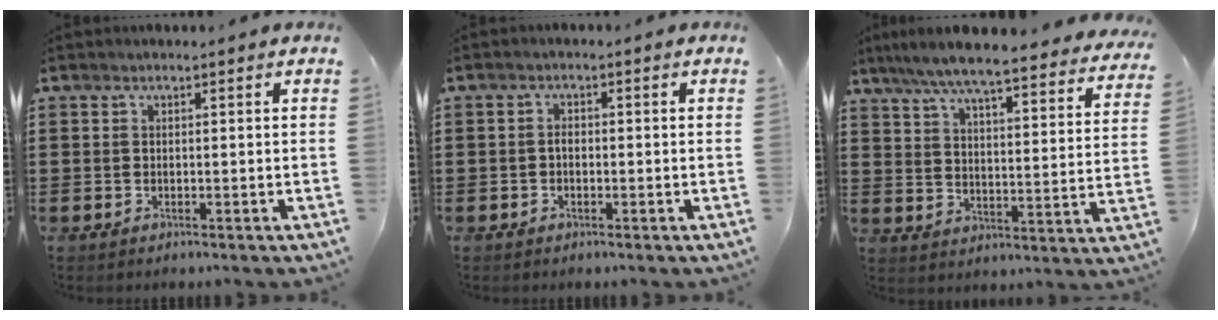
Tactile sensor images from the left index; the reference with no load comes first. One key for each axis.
{"total": 1.4, "fx": -0.4, "fy": 0.9, "fz": 1.0, "tx": -0.020, "ty": 0.003, "tz": -0.009}
{"total": 6.4, "fx": 5.7, "fy": -0.2, "fz": 2.9, "tx": -0.082, "ty": -0.043, "tz": 0.094}